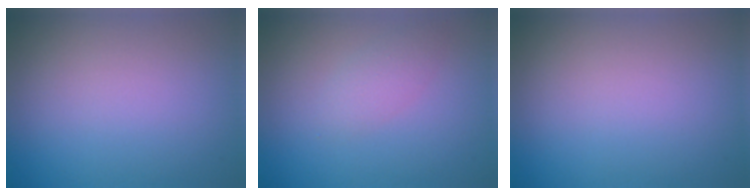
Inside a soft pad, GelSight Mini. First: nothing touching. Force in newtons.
{"total": 1.7, "press": 1.7, "slide": 0.0}
{"total": 0.0}